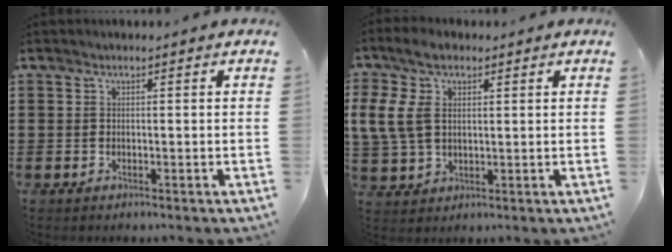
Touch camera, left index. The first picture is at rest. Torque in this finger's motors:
{"motor_torque": [2.14, 0.00, 0.50, 0.21]}